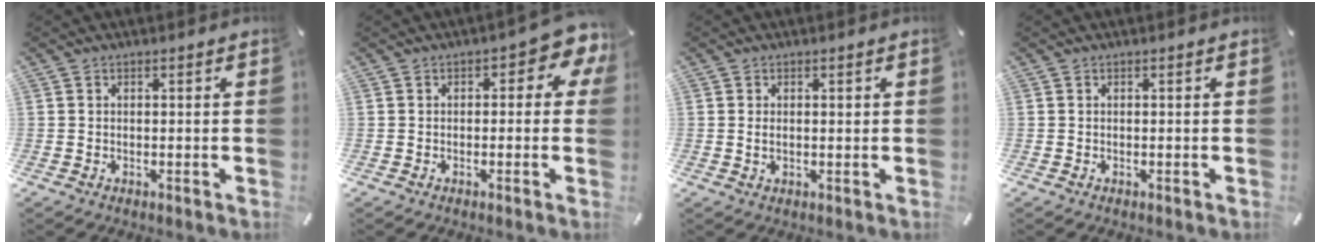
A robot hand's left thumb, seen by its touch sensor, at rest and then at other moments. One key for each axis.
{"total": 5.6, "fx": 1.2, "fy": 2.9, "fz": 4.6, "tx": -0.067, "ty": 0.001, "tz": 0.015}
{"total": 1.5, "fx": 0.2, "fy": 0.8, "fz": 1.2, "tx": -0.018, "ty": -0.001, "tz": 0.001}
{"total": 0.0}